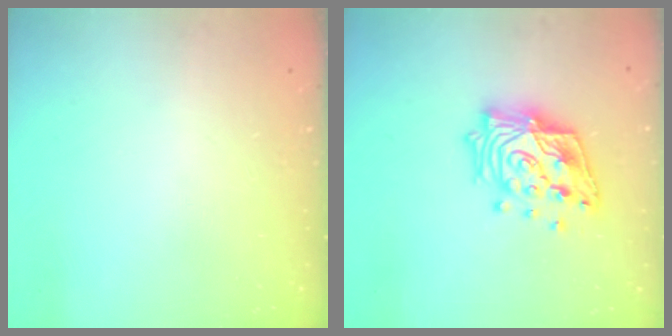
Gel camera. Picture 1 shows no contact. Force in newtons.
{"total": 18.8, "press": 18.7, "slide": 1.6}